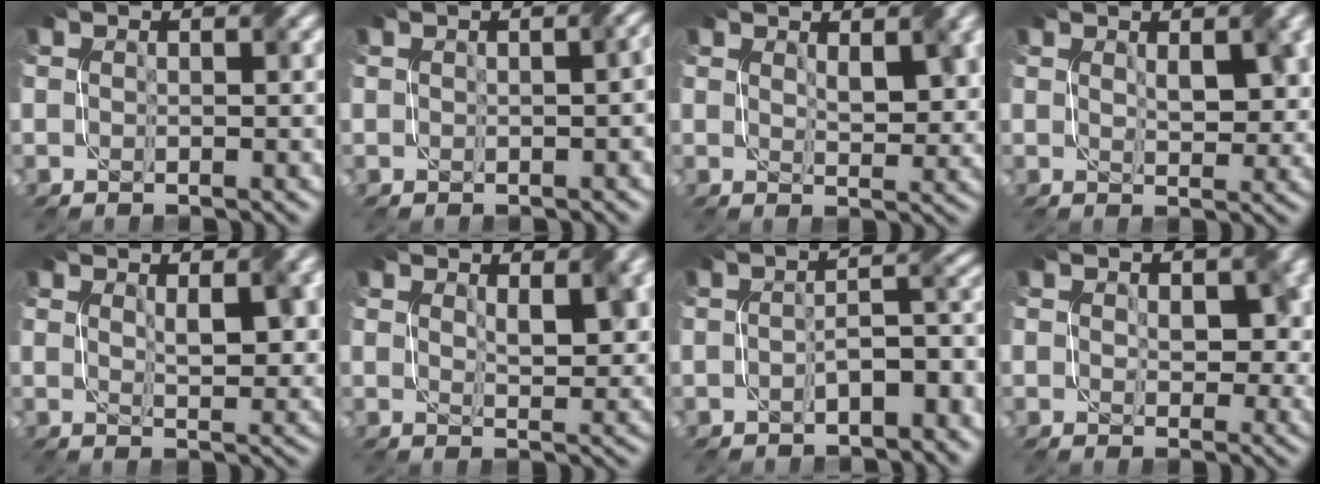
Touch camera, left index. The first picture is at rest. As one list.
[{"total": 3.2, "force": [0.1, 1.7, 2.7], "torque": [-0.015, 0.001, 0.012]}, {"total": 3.1, "force": [1.6, 1.1, 2.3], "torque": [-0.037, 0.002, 0.039]}, {"total": 3.0, "force": [1.2, 1.3, 2.5], "torque": [-0.041, 0.003, 0.032]}, {"total": 3.5, "force": [1.6, 1.0, 3.0], "torque": [-0.048, 0.001, 0.037]}, {"total": 3.3, "force": [1.8, 1.1, 2.5], "torque": [-0.040, 0.001, 0.041]}, {"total": 4.6, "force": [-2.0, 2.1, 3.6], "torque": [-0.045, 0.012, -0.030]}, {"total": 4.3, "force": [1.1, 2.9, 3.0], "torque": [-0.039, -0.006, 0.027]}]